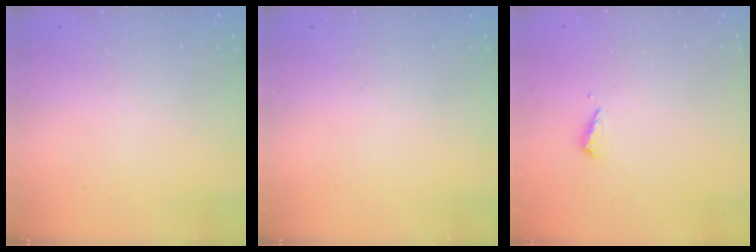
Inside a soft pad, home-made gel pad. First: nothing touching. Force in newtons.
{"total": 0.0}
{"total": 3.0, "press": 3.0, "slide": 0.2}